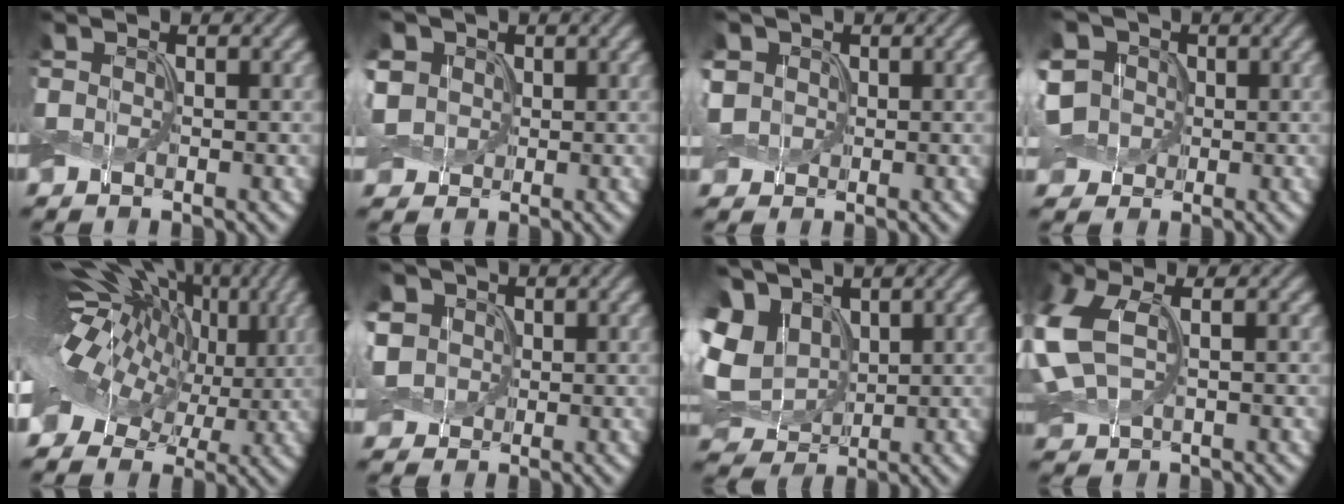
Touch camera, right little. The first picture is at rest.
{"total": 4.3, "force": [0.8, 3.7, 1.9], "torque": [-0.074, 0.017, 0.007]}
{"total": 2.7, "force": [0.4, 2.4, 1.1], "torque": [-0.035, 0.007, 0.003]}
{"total": 6.7, "force": [0.8, 5.6, 3.5], "torque": [-0.093, 0.032, -0.007]}
{"total": 18.8, "force": [3.0, 11.6, 14.5], "torque": [-0.248, 0.025, 0.035]}
{"total": 4.7, "force": [0.9, 4.1, 2.1], "torque": [-0.080, 0.022, 0.009]}
{"total": 8.9, "force": [2.6, 6.5, 5.6], "torque": [-0.131, 0.015, 0.053]}
{"total": 7.0, "force": [0.5, 4.0, 5.7], "torque": [-0.159, 0.008, 0.014]}